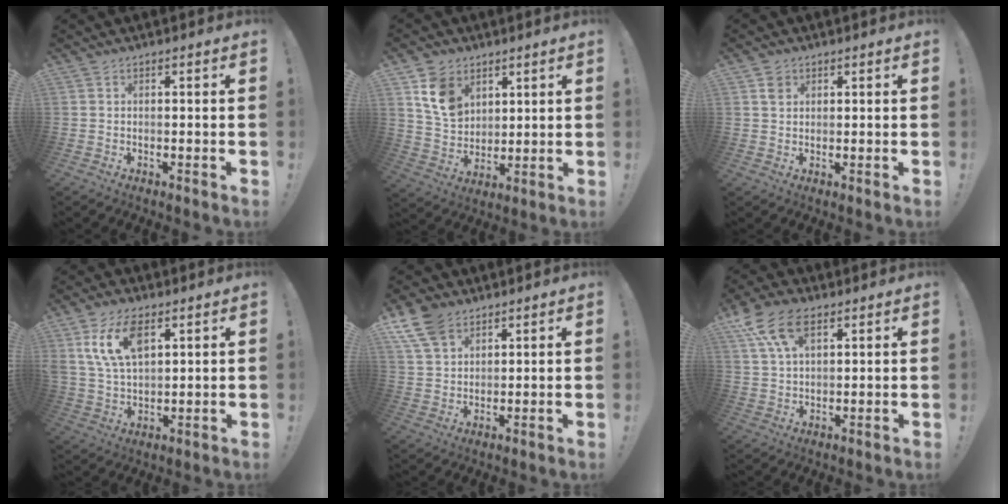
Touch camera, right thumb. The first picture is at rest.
{"total": 10.8, "force": [5.8, 7.4, 5.3], "torque": [-0.087, -0.021, 0.115]}
{"total": 2.3, "force": [1.2, 1.9, 0.6], "torque": [-0.002, -0.002, 0.022]}
{"total": 12.2, "force": [5.8, 6.9, 8.2], "torque": [-0.163, -0.009, 0.107]}
{"total": 10.1, "force": [6.4, 6.4, 4.5], "torque": [-0.088, -0.024, 0.129]}
{"total": 12.5, "force": [6.6, 7.2, 7.8], "torque": [-0.154, -0.017, 0.124]}